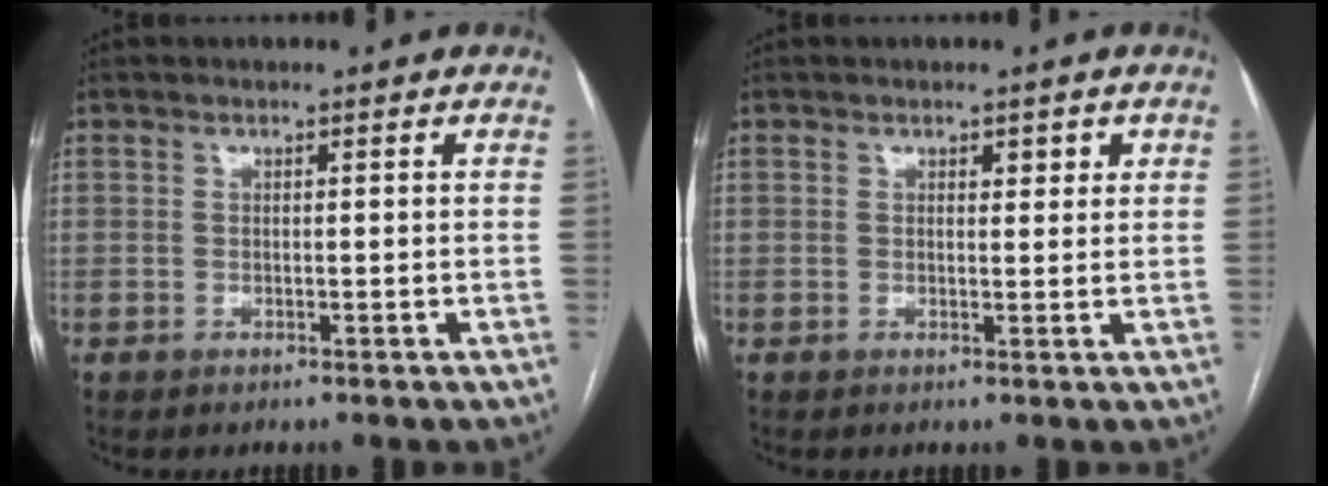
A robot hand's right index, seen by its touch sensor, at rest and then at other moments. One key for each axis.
{"total": 2.1, "fx": 1.1, "fy": 1.0, "fz": 1.5, "tx": -0.014, "ty": 0.001, "tz": 0.015}